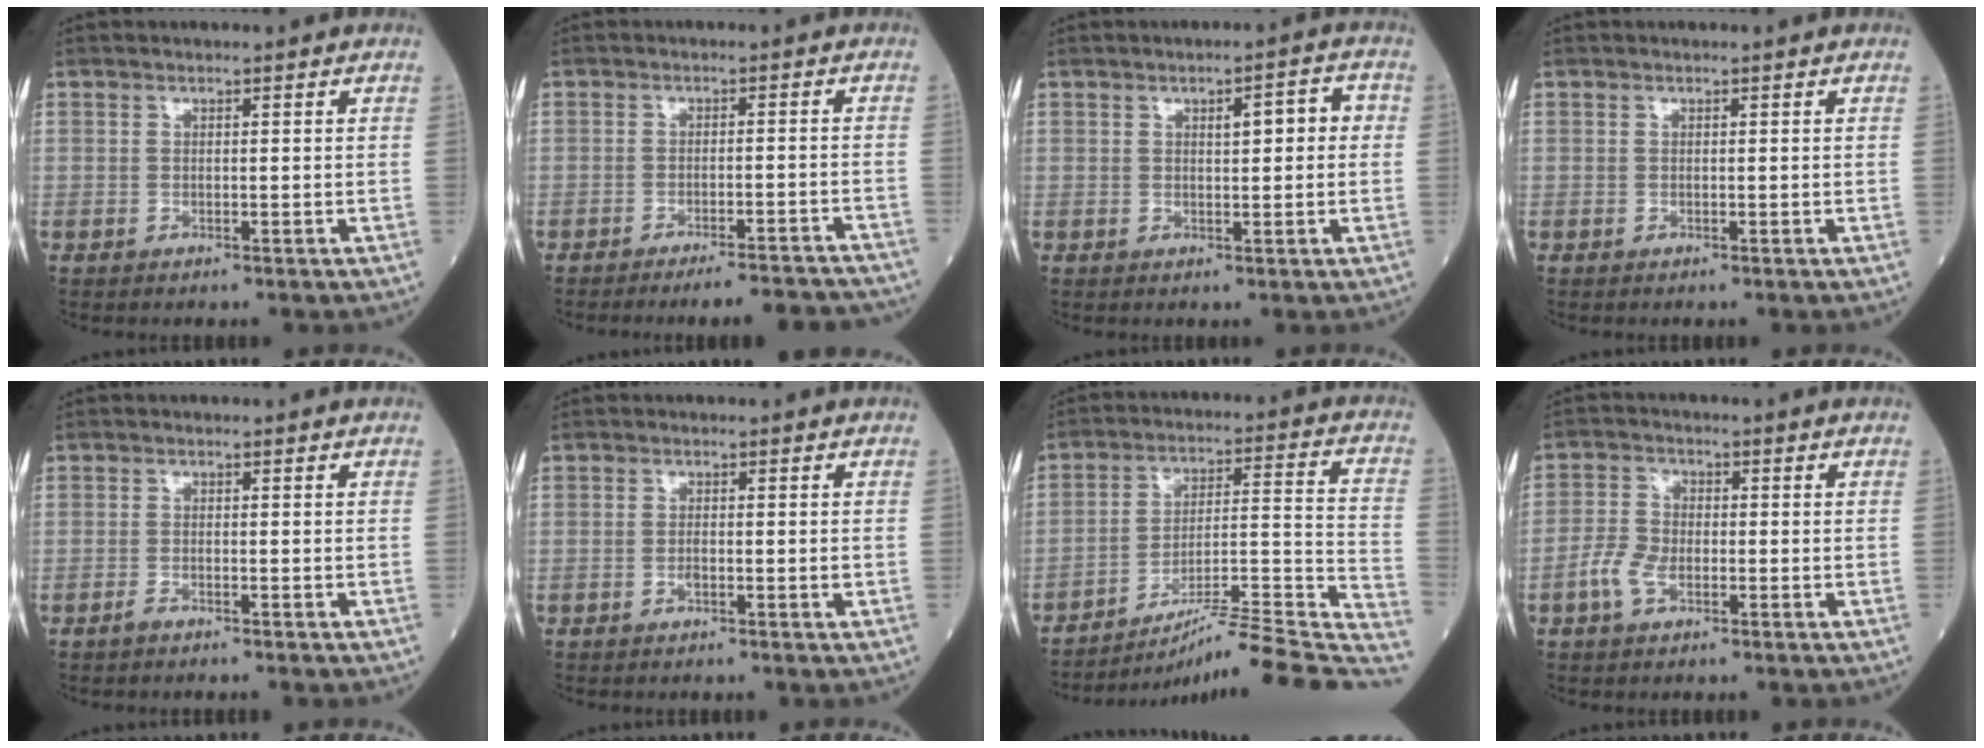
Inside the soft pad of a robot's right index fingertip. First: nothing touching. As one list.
[{"total": 10.6, "force": [-10.1, 0.6, 3.1], "torque": [-0.017, 0.004, -0.123]}, {"total": 4.2, "force": [0.8, 1.2, 4.0], "torque": [-0.058, 0.017, 0.011]}, {"total": 0.0}, {"total": 1.2, "force": [-1.1, 0.1, 0.5], "torque": [-0.012, -0.001, -0.017]}, {"total": 1.2, "force": [-0.4, 0.2, 1.1], "torque": [-0.018, 0.002, -0.006]}, {"total": 24.3, "force": [-21.1, -0.9, 12.0], "torque": [-0.102, 0.001, -0.303]}, {"total": 4.3, "force": [-1.9, 2.4, 3.0], "torque": [-0.072, 0.006, -0.042]}]